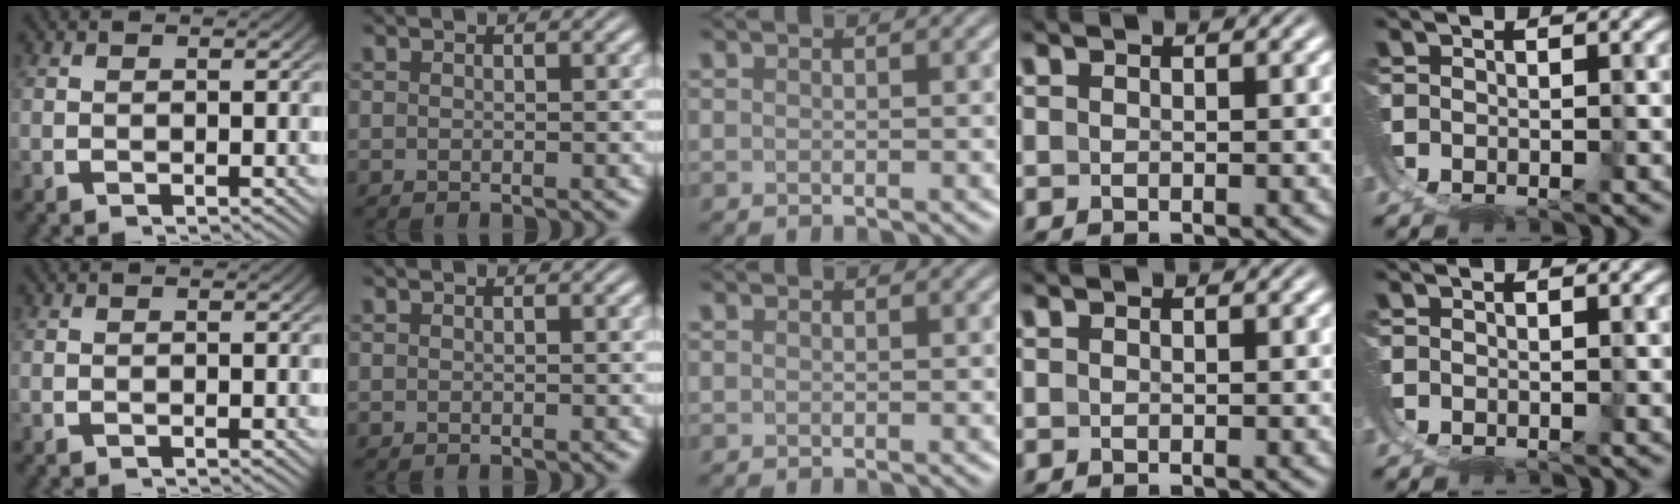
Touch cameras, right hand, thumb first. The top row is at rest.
{}